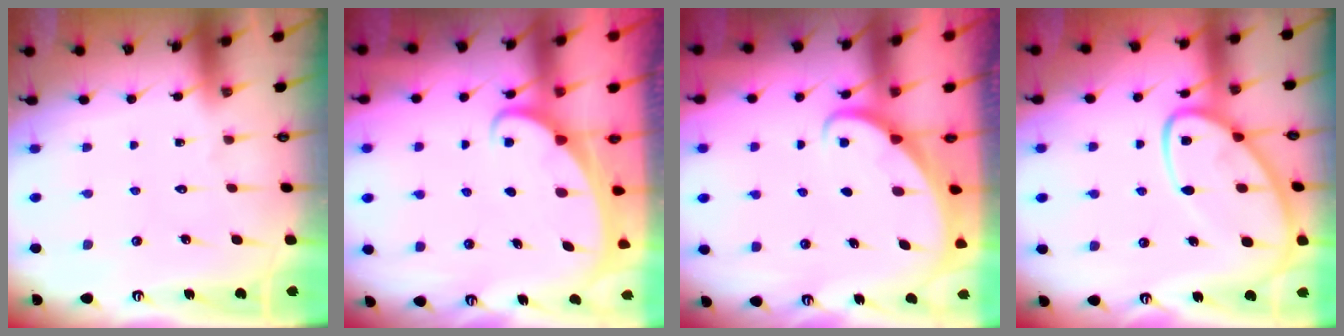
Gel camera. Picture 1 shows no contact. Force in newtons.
{"total": 2.0, "press": 2.0, "slide": 0.2}
{"total": 2.0, "press": 2.0, "slide": 0.2}
{"total": 13.4, "press": 13.4, "slide": 1.2}